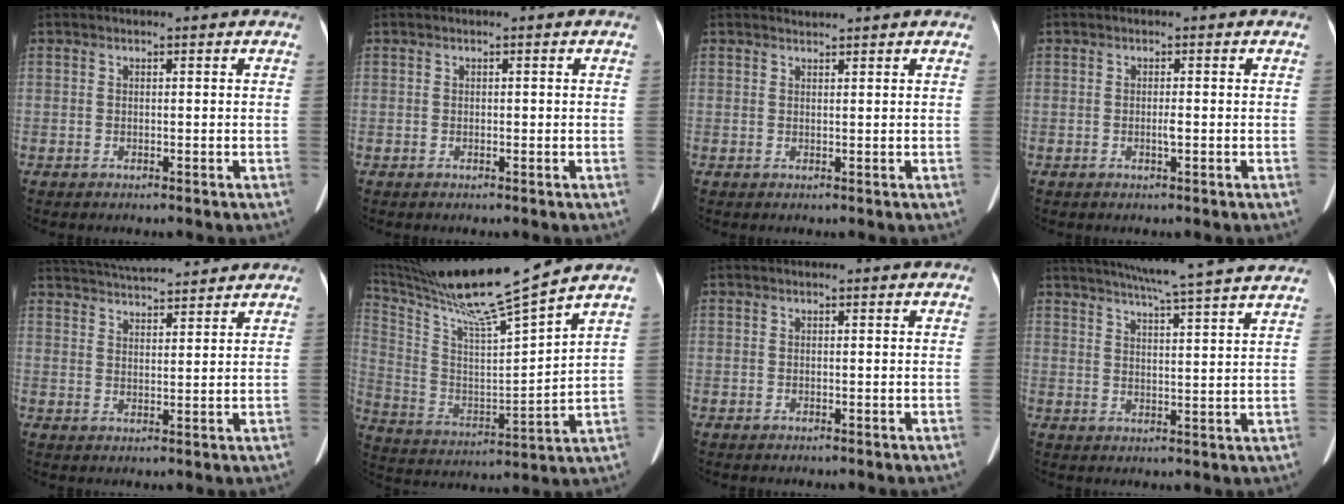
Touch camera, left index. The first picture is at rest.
{"total": 0.0}
{"total": 1.0, "force": [1.0, -0.2, -0.2], "torque": [-0.006, 0.006, 0.021]}
{"total": 0.9, "force": [-0.3, 0.0, 0.9], "torque": [-0.019, -0.001, -0.004]}
{"total": 13.1, "force": [12.2, 1.8, 4.6], "torque": [-0.090, 0.034, 0.188]}
{"total": 19.7, "force": [16.9, -2.5, 9.8], "torque": [-0.190, -0.032, 0.297]}
{"total": 0.0}
{"total": 19.2, "force": [17.0, -0.8, 8.8], "torque": [-0.144, -0.006, 0.216]}